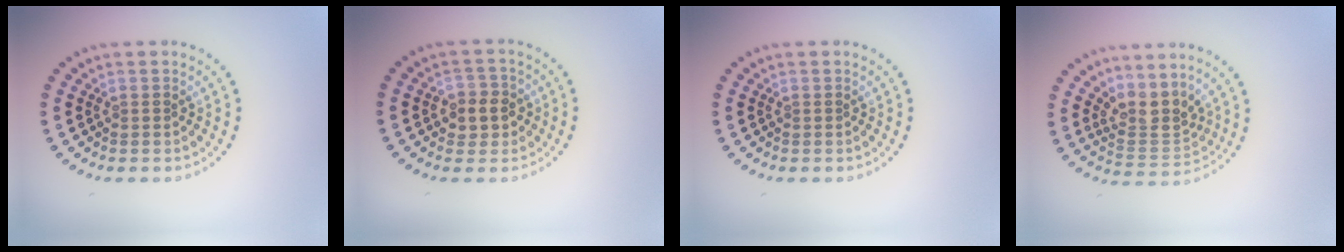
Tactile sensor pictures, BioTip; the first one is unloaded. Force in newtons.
{"total": 2.7, "press": 2.6, "slide": 0.7}
{"total": 0.0}
{"total": 3.3, "press": 2.5, "slide": 2.1}